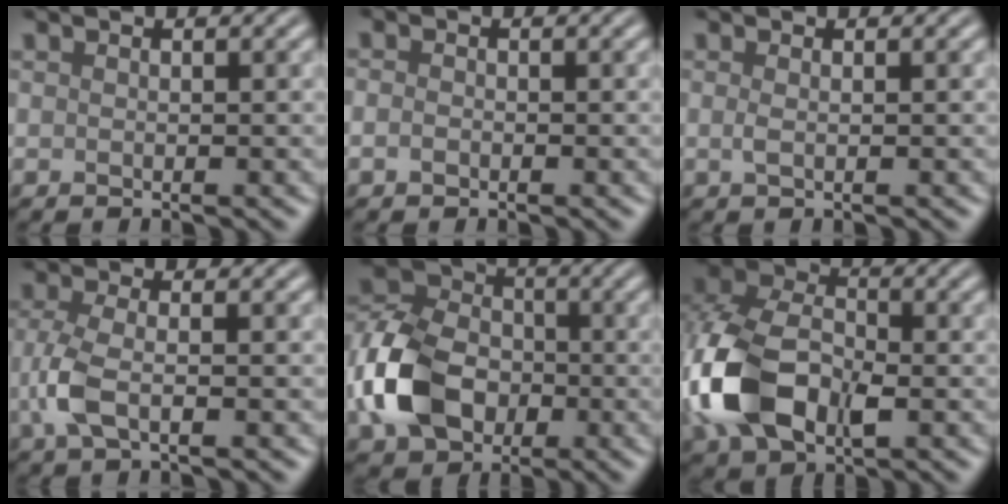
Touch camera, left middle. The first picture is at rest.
{"total": 0.9, "force": [-0.4, 0.7, 0.4], "torque": [-0.008, 0.001, -0.013]}
{"total": 0.7, "force": [-0.1, 0.3, 0.6], "torque": [-0.019, -0.001, -0.002]}
{"total": 3.3, "force": [-0.8, 1.4, 2.9], "torque": [-0.077, 0.000, -0.022]}
{"total": 9.1, "force": [-2.8, 6.7, 5.4], "torque": [-0.123, 0.007, -0.073]}
{"total": 10.6, "force": [-2.5, 7.0, 7.5], "torque": [-0.180, 0.001, -0.063]}